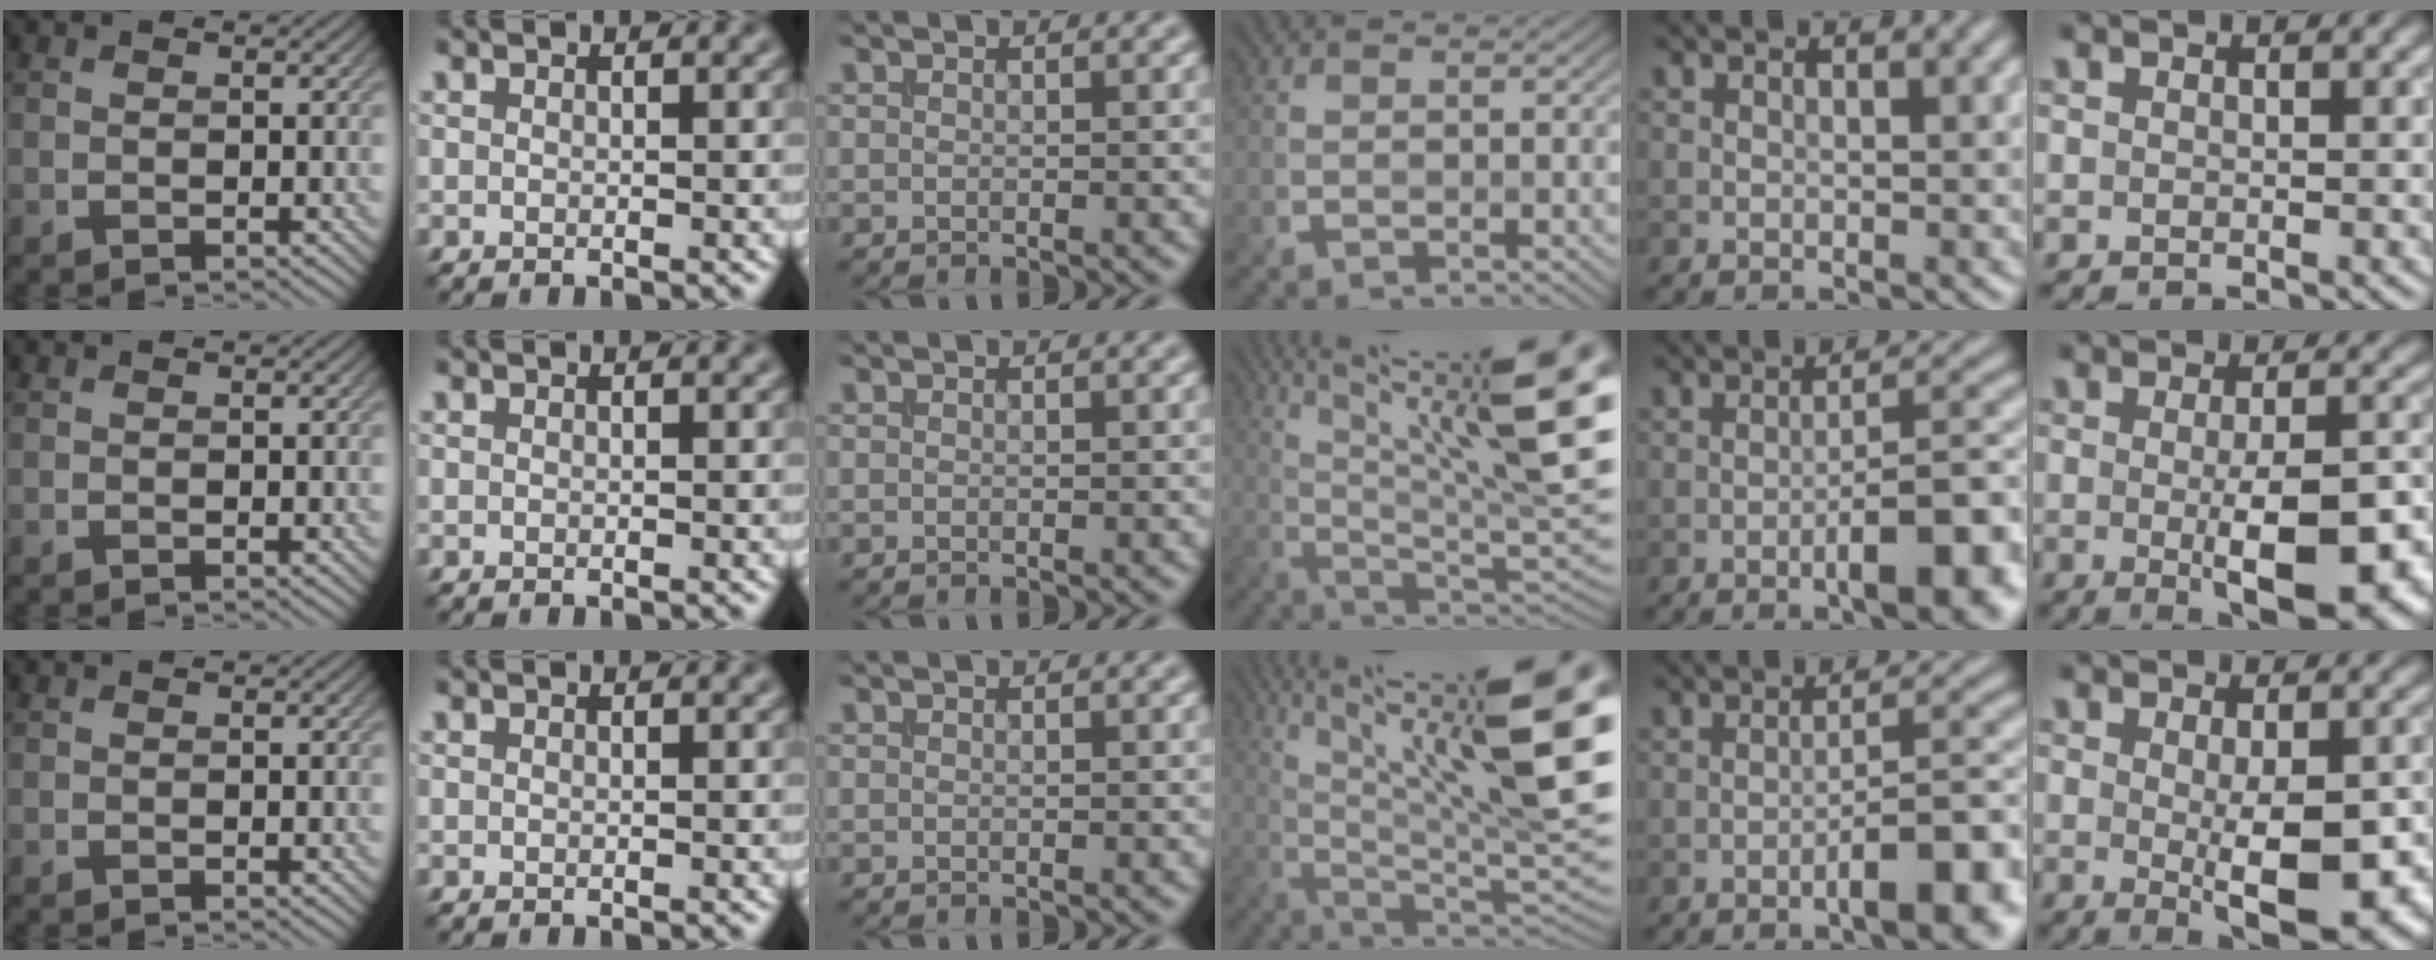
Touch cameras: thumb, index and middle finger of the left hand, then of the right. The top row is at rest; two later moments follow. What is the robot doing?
{"motion": "insert", "object": "bucket"}